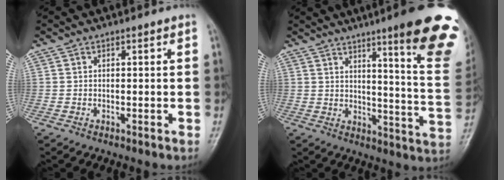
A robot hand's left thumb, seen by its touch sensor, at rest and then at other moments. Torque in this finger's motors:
{"motor_torque": [3.17, 1.21, 1.44, -1.34, 0.35]}